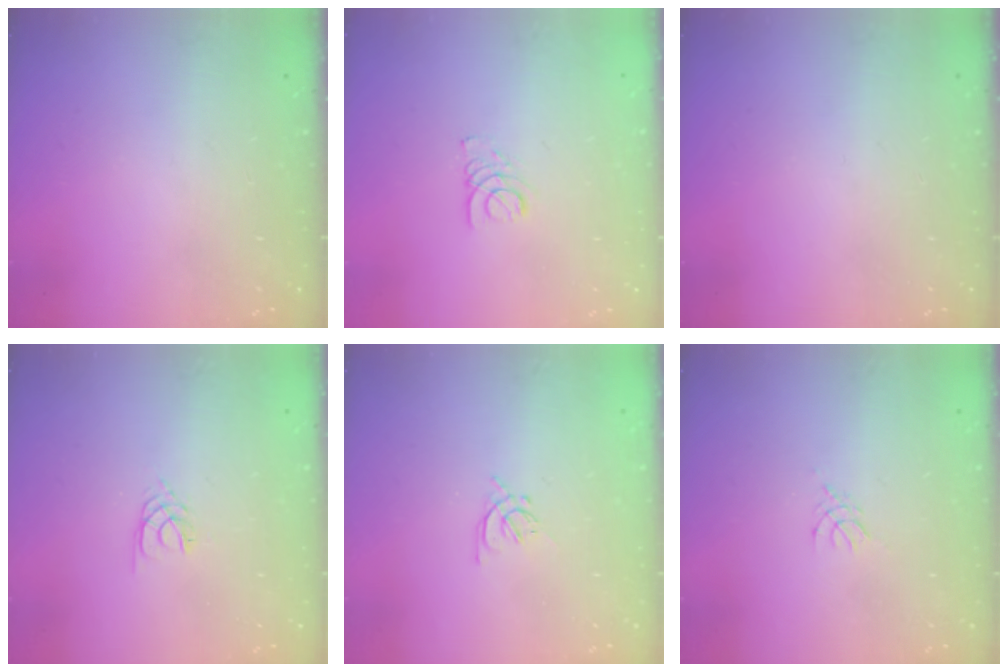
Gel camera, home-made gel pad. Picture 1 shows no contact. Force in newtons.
{"total": 1.9, "press": 1.9, "slide": 0.2}
{"total": 0.0}
{"total": 2.1, "press": 2.1, "slide": 0.3}
{"total": 2.0, "press": 1.9, "slide": 0.5}
{"total": 2.7, "press": 2.6, "slide": 0.6}